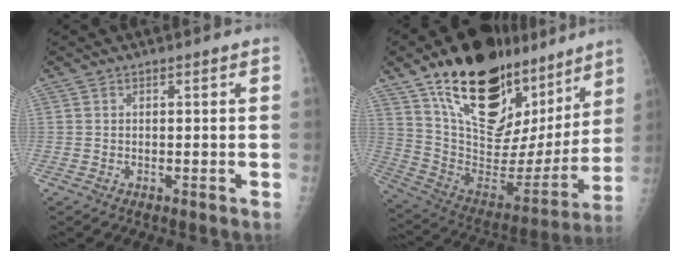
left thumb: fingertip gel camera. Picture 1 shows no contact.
{"total": 32.3, "force": [20.0, 15.9, 19.7], "torque": [-0.274, -0.047, 0.331]}